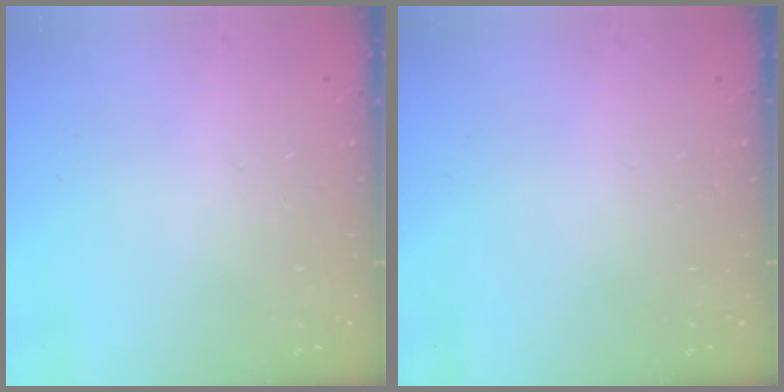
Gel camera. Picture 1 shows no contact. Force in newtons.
{"total": 0.0}